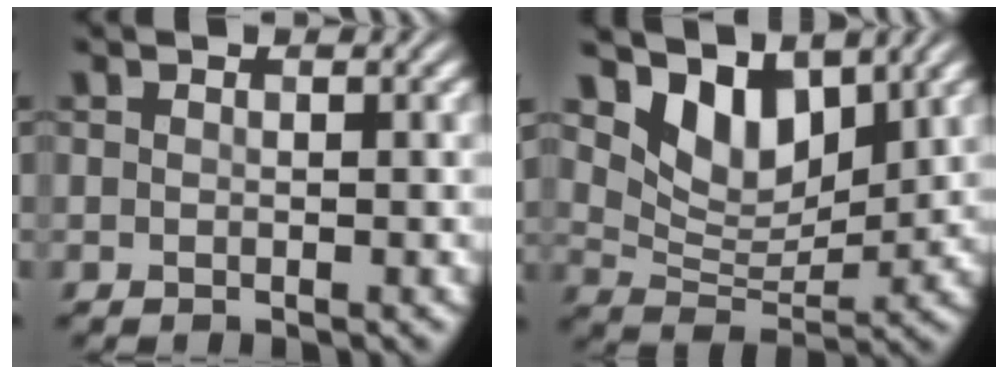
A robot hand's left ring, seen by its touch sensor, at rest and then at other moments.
{"total": 5.7, "force": [4.2, 2.8, 2.8], "torque": [-0.060, -0.011, 0.070]}